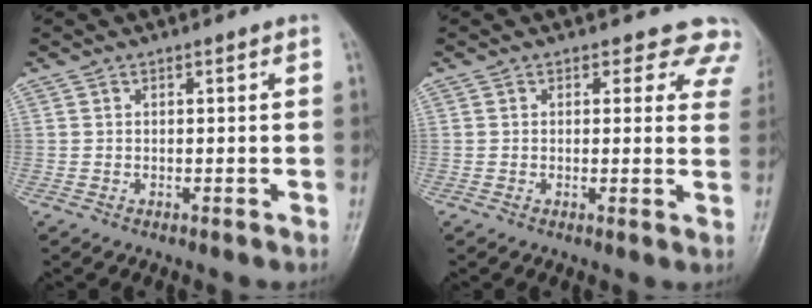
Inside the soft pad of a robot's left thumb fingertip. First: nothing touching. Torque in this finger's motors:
{"motor_torque": [0.11, 0.11, -0.02, -0.18, 0.05]}